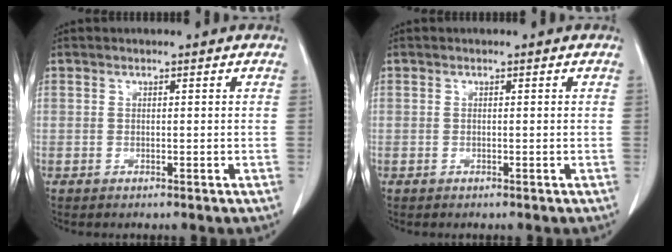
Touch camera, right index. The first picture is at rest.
{"total": 0.0}